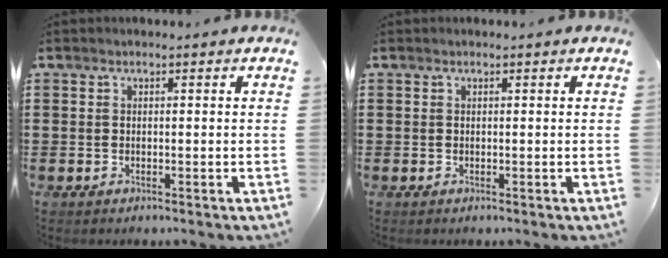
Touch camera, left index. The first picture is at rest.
{"total": 0.0}